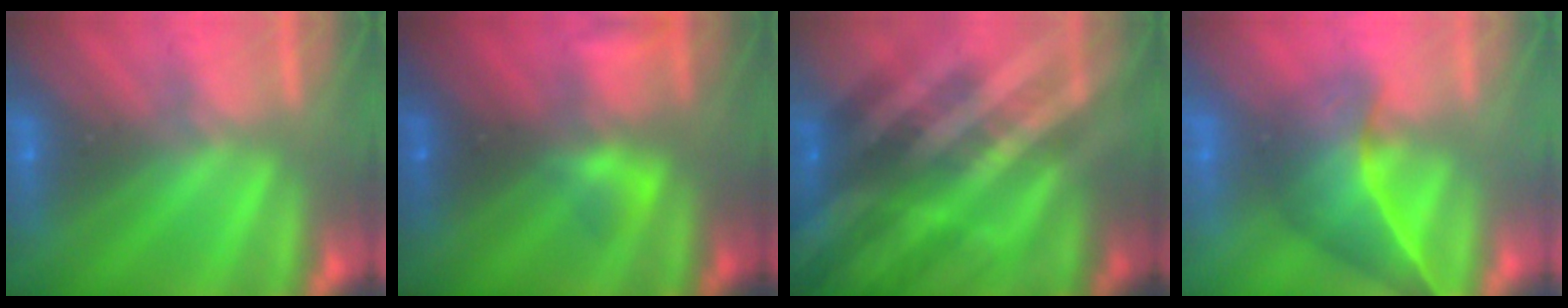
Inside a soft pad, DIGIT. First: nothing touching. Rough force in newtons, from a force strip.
{"total": 2.3}
{"total": 8.5}
{"total": 3.6}